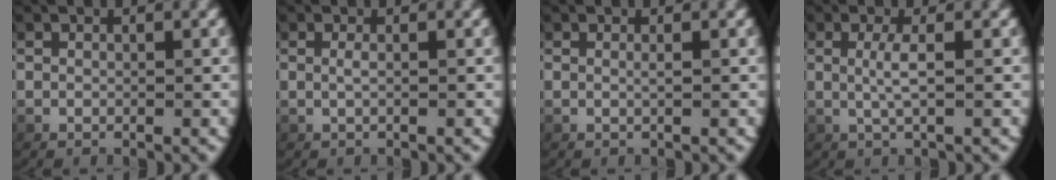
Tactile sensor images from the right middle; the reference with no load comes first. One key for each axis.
{"total": 0.7, "fx": -0.1, "fy": -0.3, "fz": 0.6, "tx": -0.023, "ty": -0.008, "tz": 0.005}
{"total": 0.5, "fx": 0.0, "fy": -0.2, "fz": 0.5, "tx": -0.011, "ty": -0.005, "tz": 0.004}
{"total": 1.9, "fx": 0.2, "fy": -0.3, "fz": 1.9, "tx": -0.045, "ty": -0.004, "tz": 0.011}